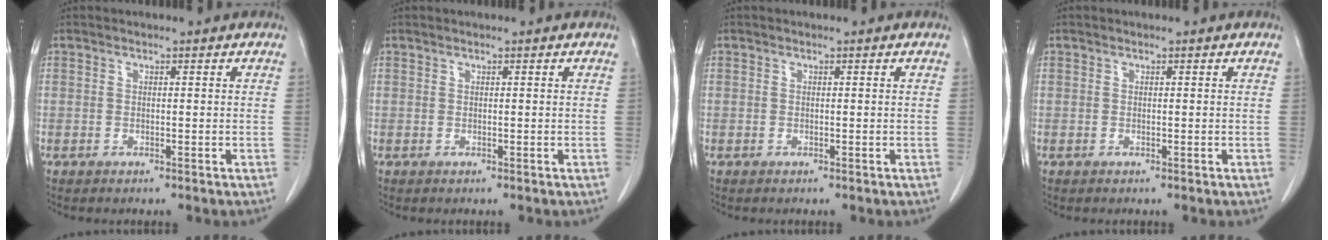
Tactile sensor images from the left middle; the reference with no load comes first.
{"total": 0.0}
{"total": 0.0}
{"total": 0.0}